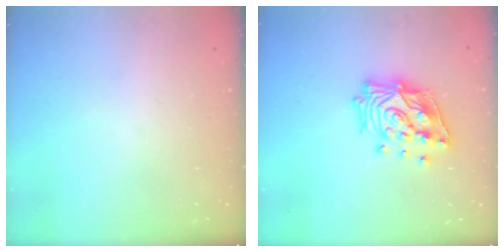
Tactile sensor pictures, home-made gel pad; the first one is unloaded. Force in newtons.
{"total": 18.9, "press": 18.7, "slide": 2.6}